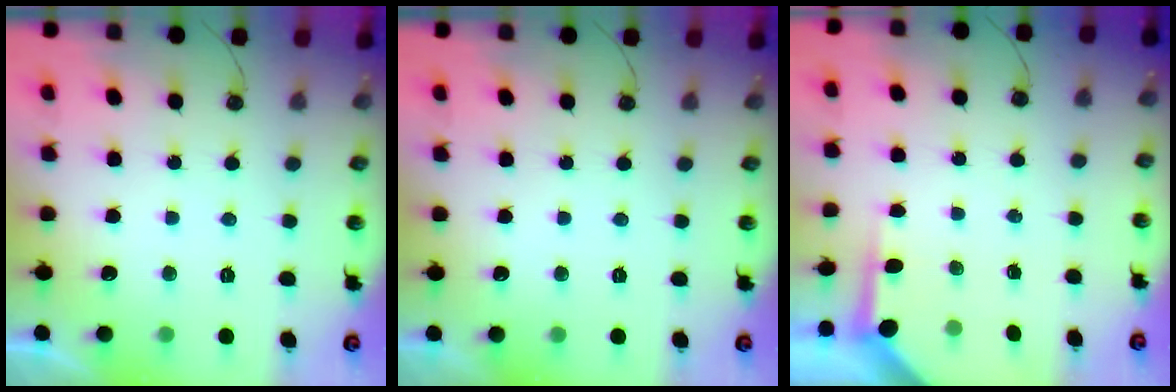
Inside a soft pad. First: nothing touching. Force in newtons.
{"total": 0.0}
{"total": 3.8, "press": 3.7, "slide": 0.4}